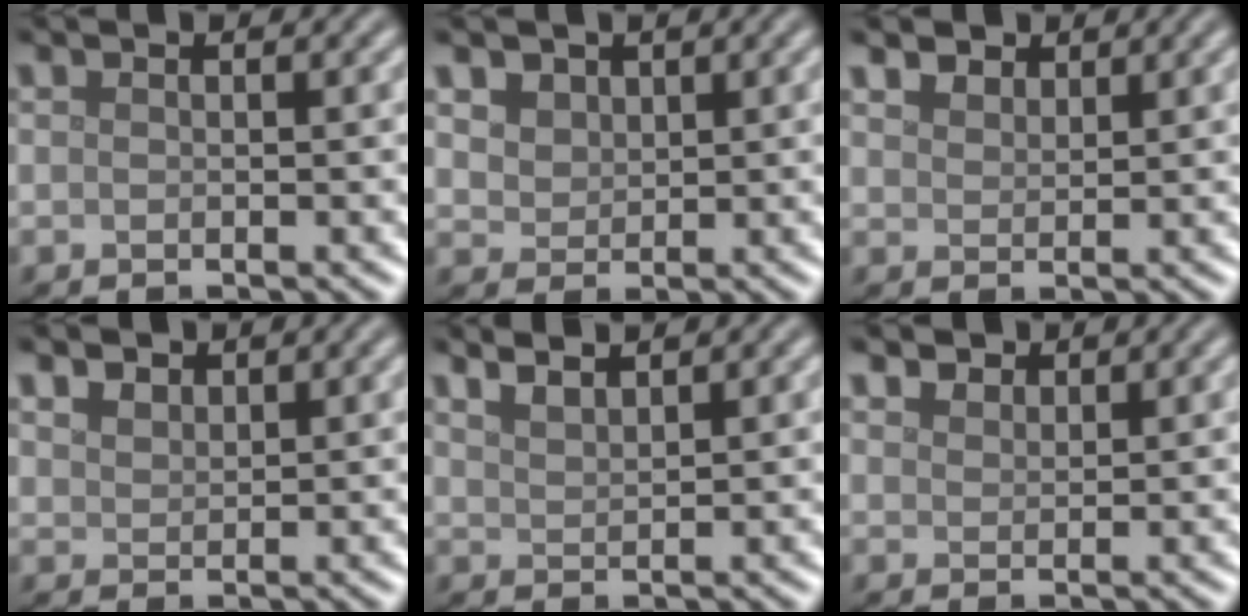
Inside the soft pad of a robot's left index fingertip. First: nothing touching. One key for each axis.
{"total": 3.2, "fx": 2.0, "fy": 2.2, "fz": 1.2, "tx": -0.048, "ty": -0.002, "tz": 0.048}
{"total": 2.6, "fx": 2.1, "fy": 1.3, "fz": 0.8, "tx": -0.025, "ty": -0.001, "tz": 0.039}
{"total": 1.9, "fx": 1.5, "fy": 1.1, "fz": 0.5, "tx": -0.017, "ty": -0.002, "tz": 0.033}
{"total": 2.7, "fx": 2.4, "fy": 0.8, "fz": 1.1, "tx": -0.006, "ty": 0.013, "tz": 0.024}
{"total": 2.0, "fx": 1.7, "fy": 0.9, "fz": 0.4, "tx": -0.014, "ty": -0.004, "tz": 0.036}